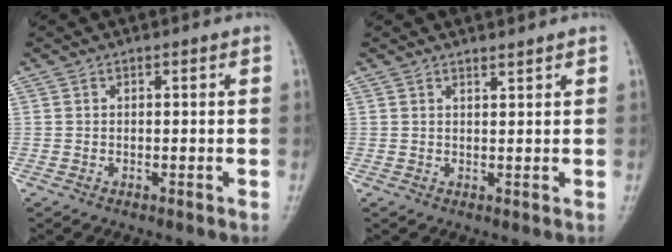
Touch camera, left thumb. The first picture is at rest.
{"total": 1.2, "force": [1.1, 0.1, 0.4], "torque": [-0.003, -0.010, 0.020]}